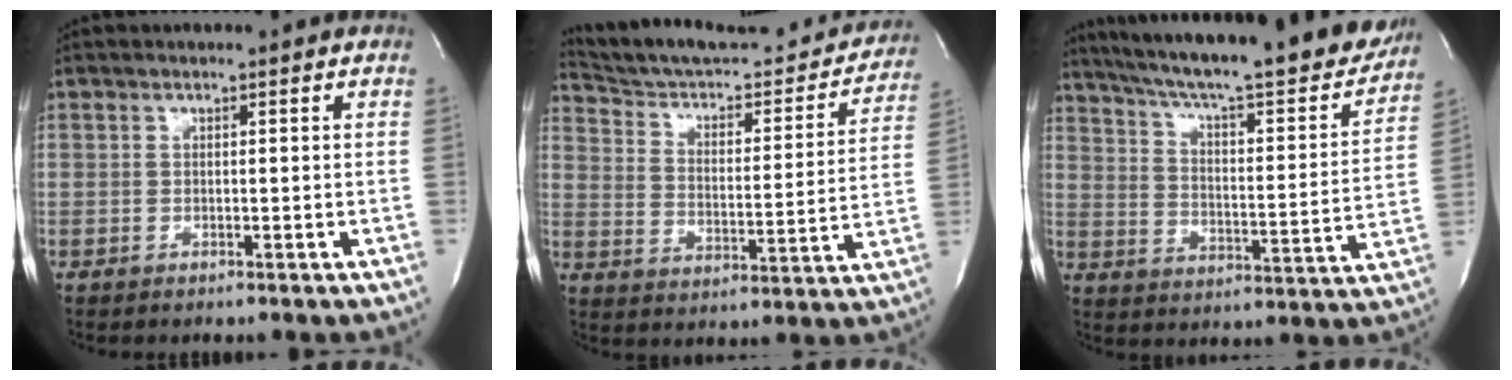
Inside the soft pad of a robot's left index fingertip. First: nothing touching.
{"total": 25.2, "force": [23.3, 4.7, 8.2], "torque": [-0.119, -0.045, 0.313]}
{"total": 28.7, "force": [24.6, 3.9, 14.2], "torque": [-0.233, -0.045, 0.327]}